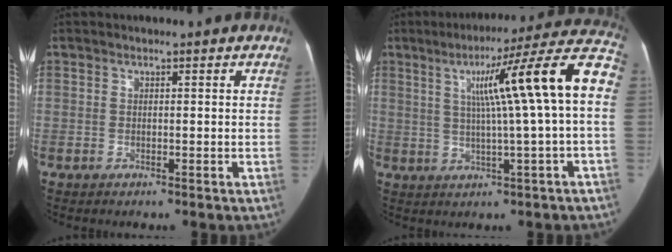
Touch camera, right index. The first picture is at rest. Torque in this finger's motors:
{"motor_torque": [1.22, 0.91, 0.68, 0.12]}